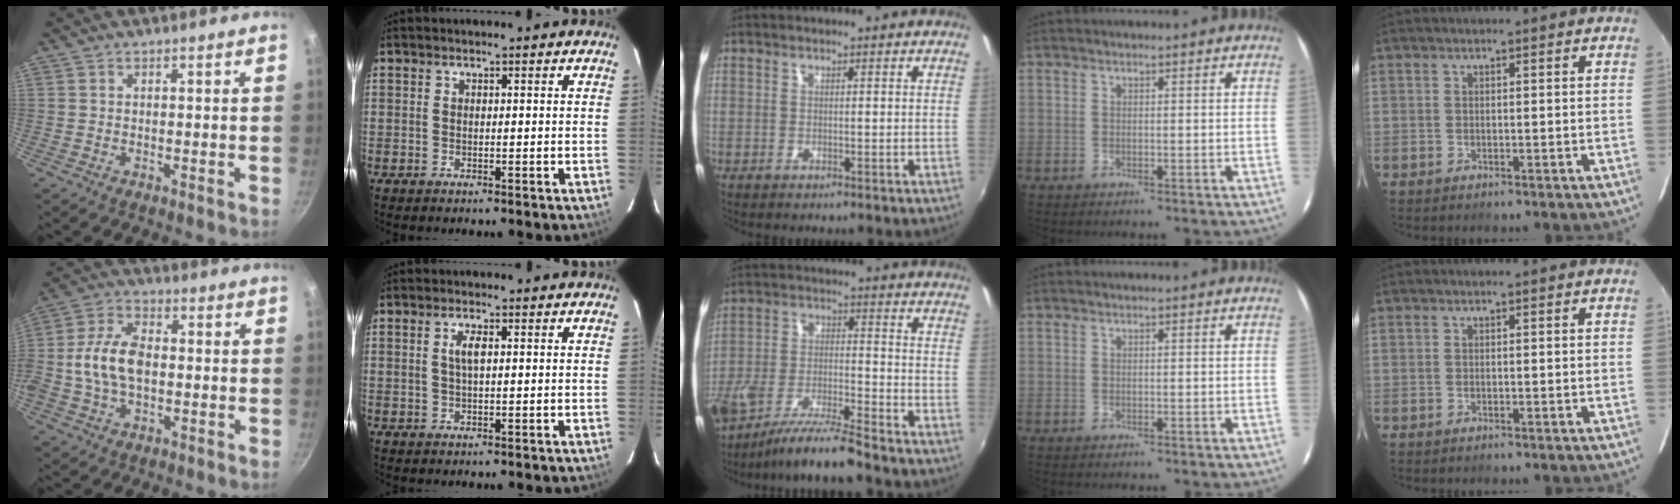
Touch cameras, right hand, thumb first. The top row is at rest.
{"thumb": {"total": 11.4, "force": [-0.7, 7.1, 8.9], "torque": [-0.167, 0.025, -0.024]}, "index": {"total": 2.3, "force": [0.6, 0.6, 2.2], "torque": [-0.044, 0.003, 0.011]}, "middle": {"total": 11.7, "force": [-9.5, 0.6, 6.7], "torque": [-0.139, -0.014, -0.174]}}